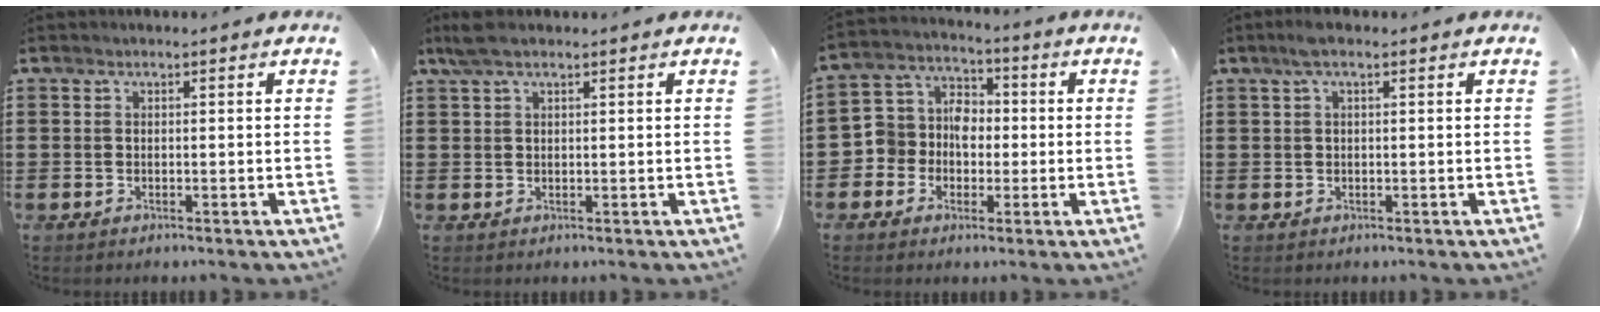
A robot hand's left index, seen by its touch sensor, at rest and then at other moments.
{"total": 2.8, "force": [1.9, 0.8, 1.9], "torque": [-0.042, 0.003, 0.034]}
{"total": 6.0, "force": [-1.1, 5.6, 1.7], "torque": [-0.070, 0.006, -0.029]}
{"total": 2.1, "force": [0.9, 0.5, 1.8], "torque": [-0.038, 0.005, 0.015]}